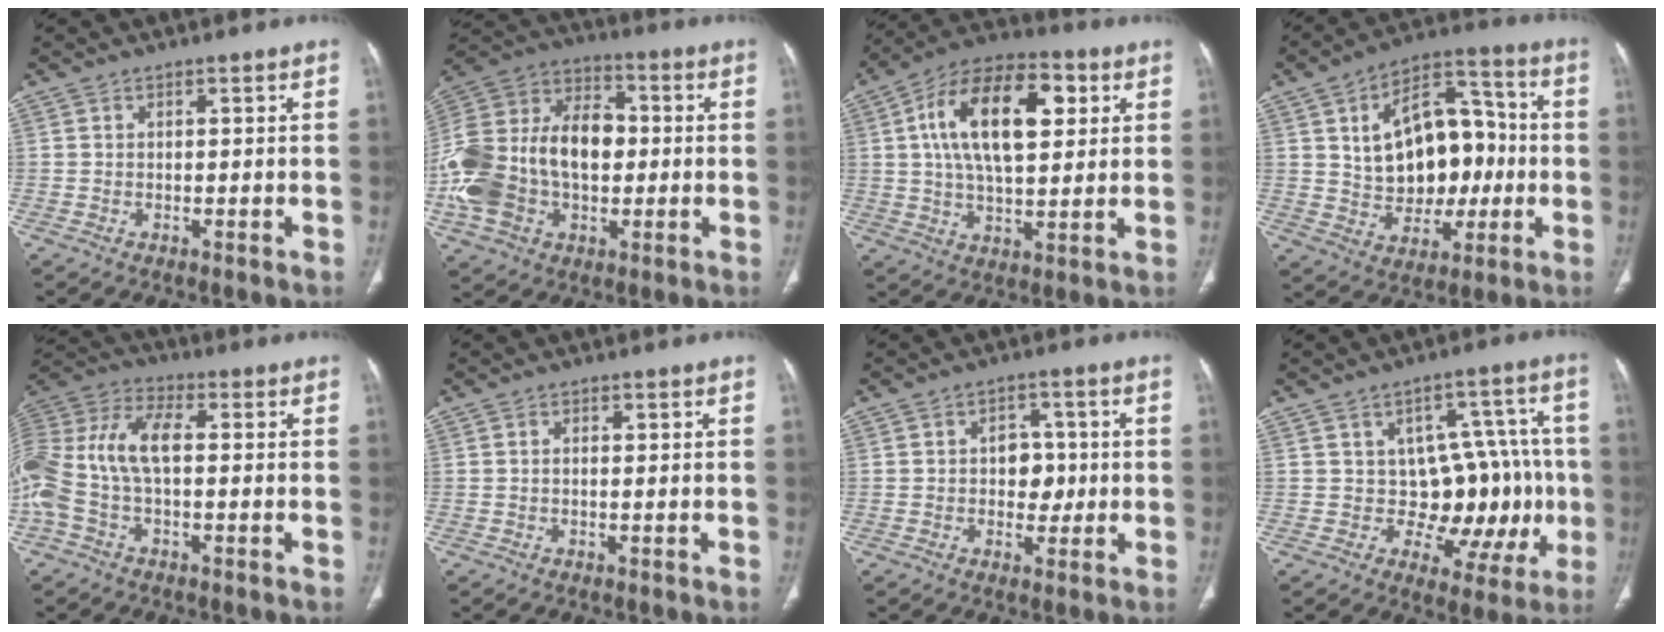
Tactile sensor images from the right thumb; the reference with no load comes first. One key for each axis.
{"total": 26.1, "fx": -1.8, "fy": 17.5, "fz": 19.3, "tx": -0.404, "ty": 0.028, "tz": -0.025}
{"total": 19.7, "fx": 5.0, "fy": 10.1, "fz": 16.1, "tx": -0.255, "ty": 0.011, "tz": 0.076}
{"total": 19.4, "fx": 1.1, "fy": 12.7, "fz": 14.6, "tx": -0.173, "ty": 0.030, "tz": 0.025}
{"total": 17.5, "fx": -0.6, "fy": 9.5, "fz": 14.7, "tx": -0.340, "ty": 0.035, "tz": -0.014}
{"total": 1.0, "fx": 0.2, "fy": 0.5, "fz": 0.8, "tx": -0.022, "ty": 0.007, "tz": 0.003}
{"total": 5.7, "fx": 0.0, "fy": 4.3, "fz": 3.7, "tx": -0.016, "ty": 0.007, "tz": 0.000}
{"total": 15.8, "fx": -1.1, "fy": 10.1, "fz": 12.1, "tx": -0.091, "ty": 0.025, "tz": 0.000}